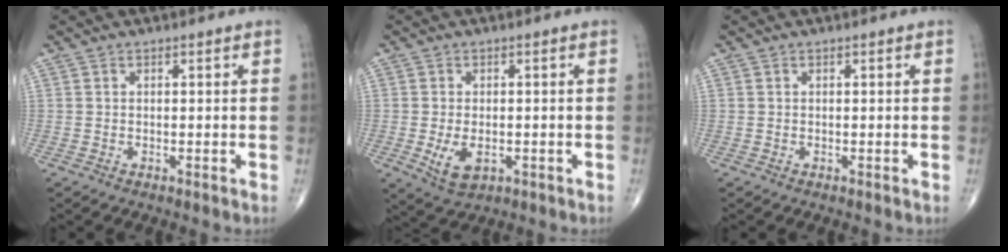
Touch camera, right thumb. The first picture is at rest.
{"total": 5.3, "force": [-1.3, 3.1, 4.1], "torque": [-0.072, -0.006, -0.014]}
{"total": 0.0}